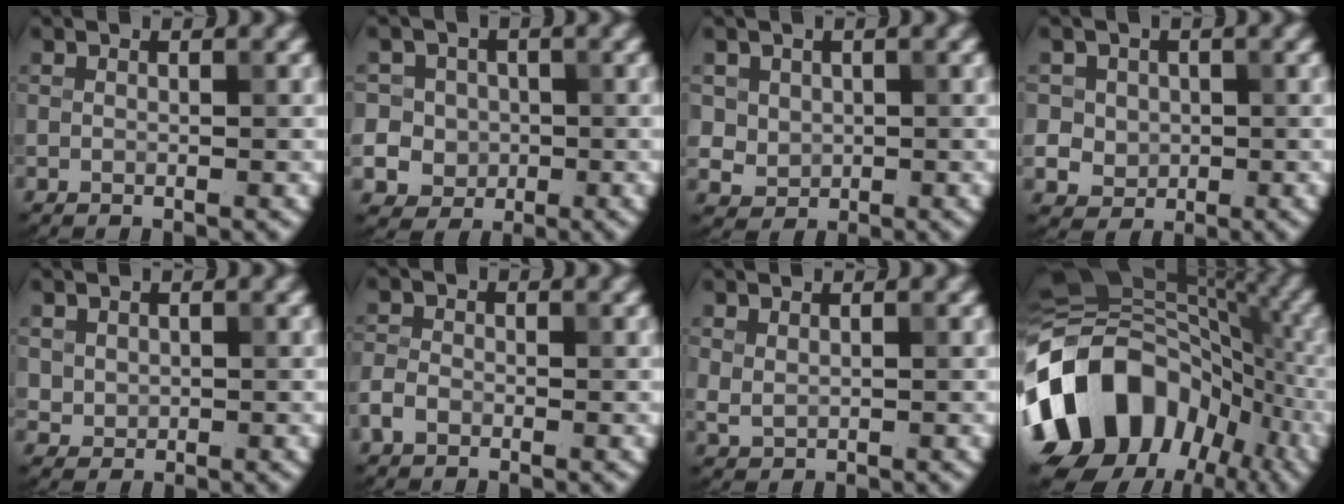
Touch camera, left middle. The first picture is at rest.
{"total": 7.2, "force": [0.2, 6.9, 1.9], "torque": [-0.047, 0.026, -0.011]}
{"total": 2.5, "force": [0.8, 2.2, 0.8], "torque": [-0.021, -0.006, 0.035]}
{"total": 4.6, "force": [1.1, 4.2, 1.6], "torque": [-0.030, 0.022, 0.011]}
{"total": 1.2, "force": [0.4, 1.1, 0.3], "torque": [-0.004, -0.005, 0.012]}
{"total": 1.8, "force": [-1.0, 1.1, 0.9], "torque": [-0.016, 0.005, -0.026]}
{"total": 0.9, "force": [0.5, 0.5, 0.6], "torque": [-0.017, -0.001, 0.015]}
{"total": 17.2, "force": [-5.8, 12.3, 10.5], "torque": [-0.211, -0.001, -0.107]}